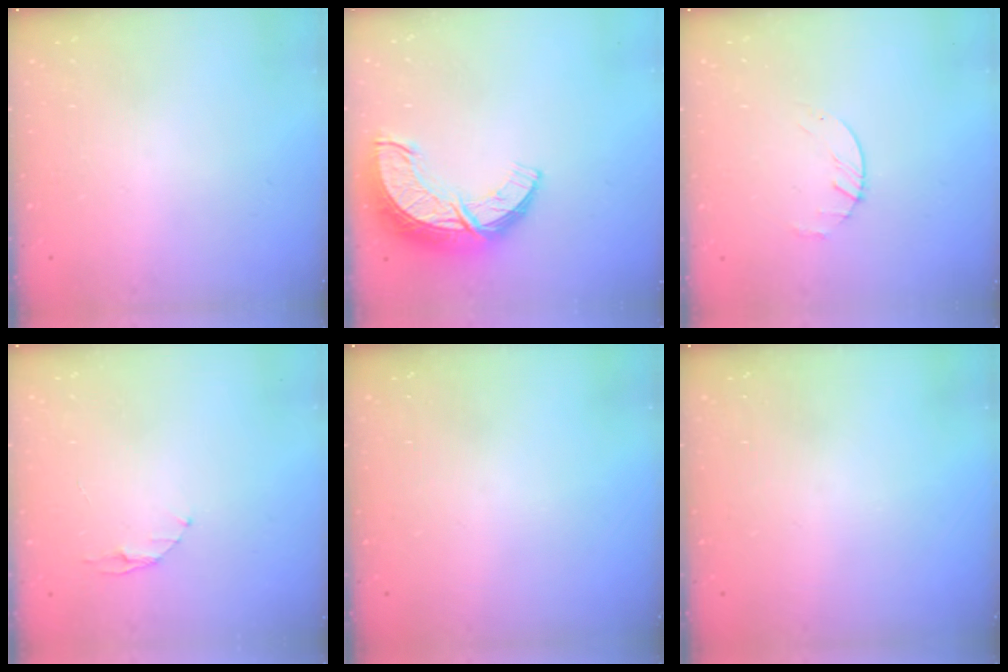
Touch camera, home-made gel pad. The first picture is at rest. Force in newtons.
{"total": 12.6, "press": 12.6, "slide": 0.9}
{"total": 2.2, "press": 2.2, "slide": 0.3}
{"total": 3.9, "press": 3.9, "slide": 0.5}
{"total": 0.0}
{"total": 0.0}